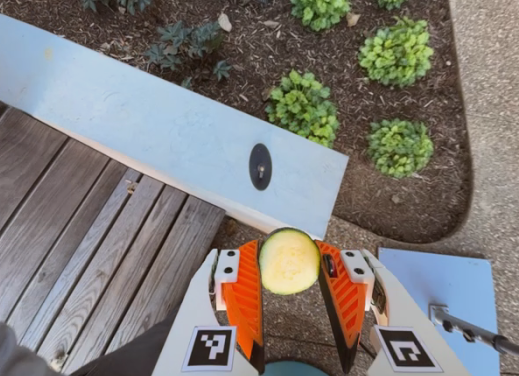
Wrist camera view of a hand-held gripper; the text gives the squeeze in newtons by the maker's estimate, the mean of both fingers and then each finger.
{"total": 11.8, "left": 12.3, "right": 11.4}